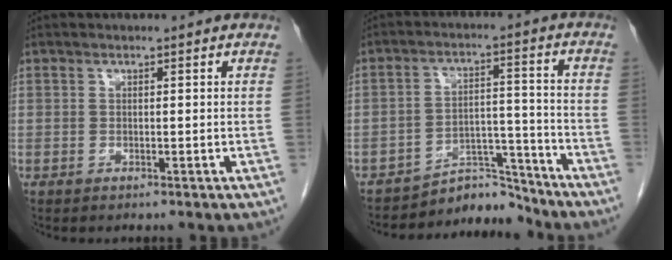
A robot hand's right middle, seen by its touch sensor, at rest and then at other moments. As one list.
[{"total": 6.9, "force": [-6.8, 1.1, -0.7], "torque": [0.018, 0.041, -0.108]}]